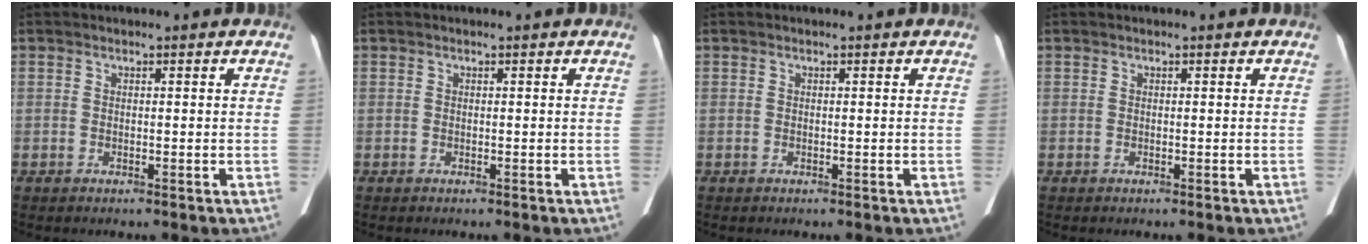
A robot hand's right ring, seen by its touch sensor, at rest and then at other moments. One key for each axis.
{"total": 0.0}
{"total": 0.0}
{"total": 0.0}